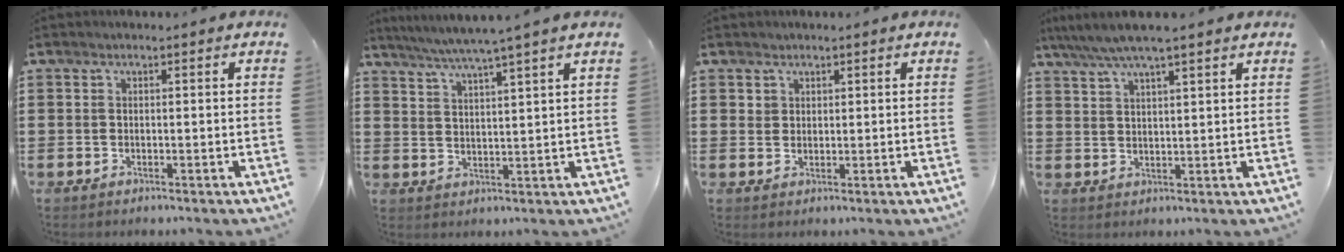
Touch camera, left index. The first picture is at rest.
{"total": 4.9, "force": [4.2, -1.1, 2.3], "torque": [-0.056, -0.021, 0.072]}
{"total": 1.7, "force": [1.3, 1.1, 0.0], "torque": [-0.004, 0.003, 0.027]}
{"total": 4.8, "force": [3.8, 0.1, 2.9], "torque": [-0.066, -0.009, 0.067]}